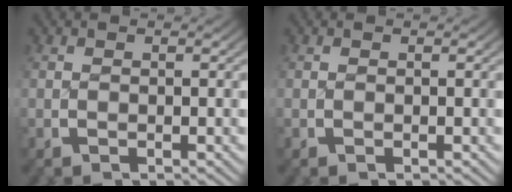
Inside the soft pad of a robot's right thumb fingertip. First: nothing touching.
{"total": 0.0}